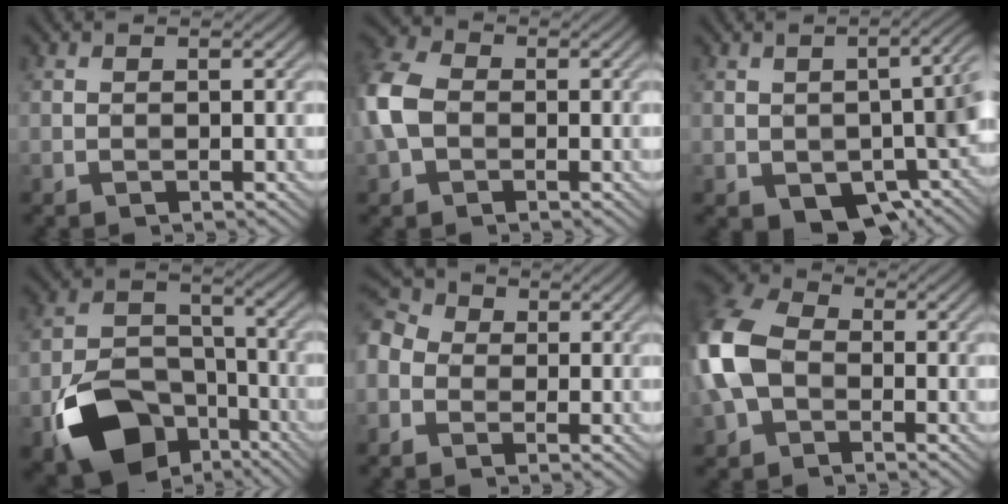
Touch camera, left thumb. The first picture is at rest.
{"total": 7.0, "force": [-0.8, 5.2, 4.6], "torque": [-0.134, 0.006, -0.027]}
{"total": 11.9, "force": [-4.0, 6.3, 9.3], "torque": [-0.125, -0.036, -0.044]}
{"total": 13.5, "force": [-7.2, 8.8, 7.3], "torque": [-0.151, -0.021, -0.138]}
{"total": 6.7, "force": [-1.2, 5.6, 3.6], "torque": [-0.120, 0.004, -0.037]}
{"total": 11.5, "force": [-1.6, 8.2, 7.9], "torque": [-0.227, -0.003, -0.048]}